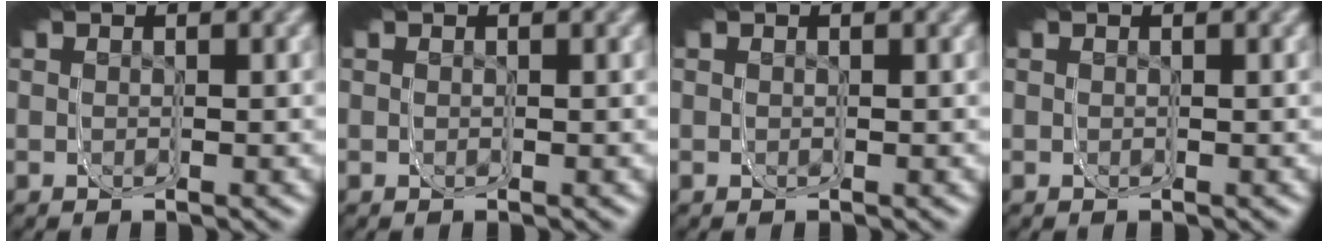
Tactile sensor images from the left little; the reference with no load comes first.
{"total": 0.0}
{"total": 0.0}
{"total": 0.0}